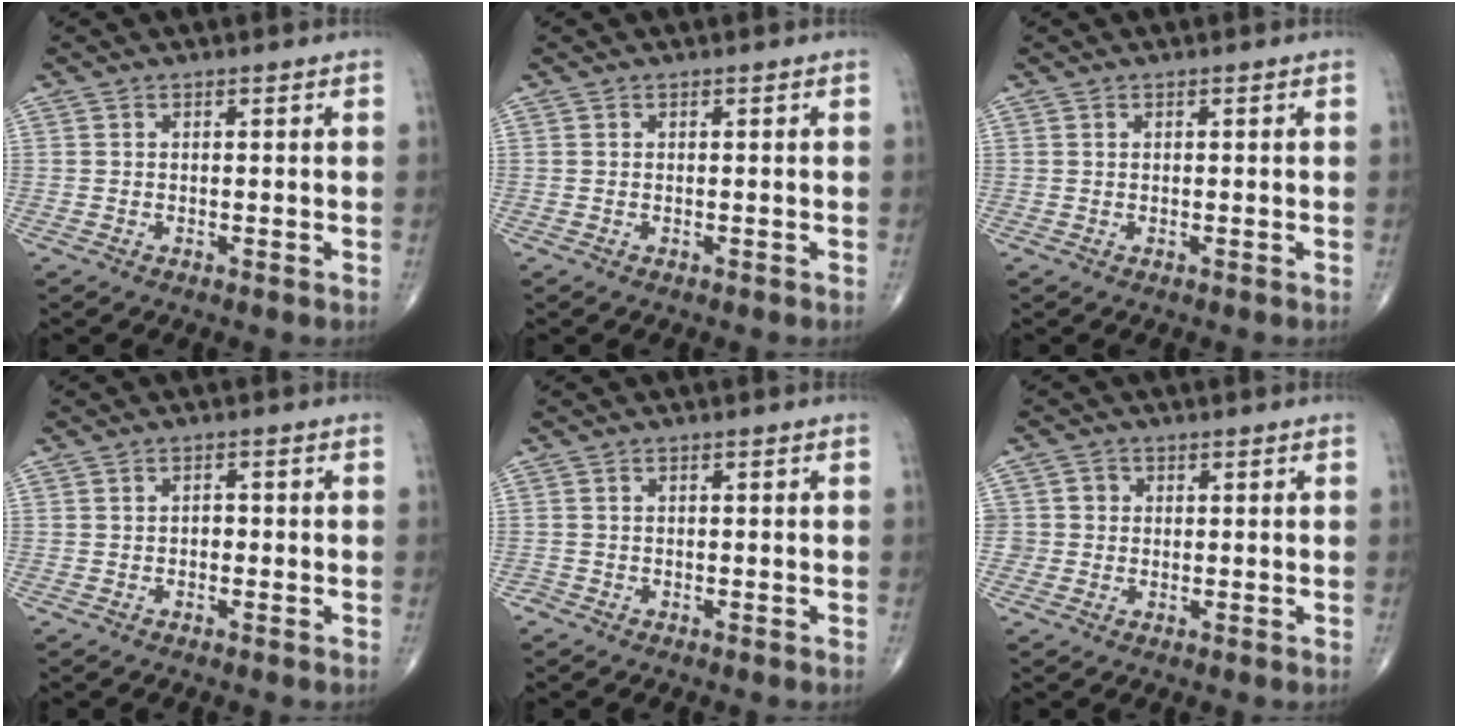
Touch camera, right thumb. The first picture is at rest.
{"total": 0.0}
{"total": 0.0}
{"total": 1.5, "force": [-0.4, 1.1, 0.9], "torque": [-0.003, 0.005, -0.012]}
{"total": 1.0, "force": [-0.8, 0.6, -0.1], "torque": [0.006, 0.001, -0.022]}
{"total": 2.9, "force": [-0.1, 2.9, 0.2], "torque": [0.023, 0.009, -0.005]}